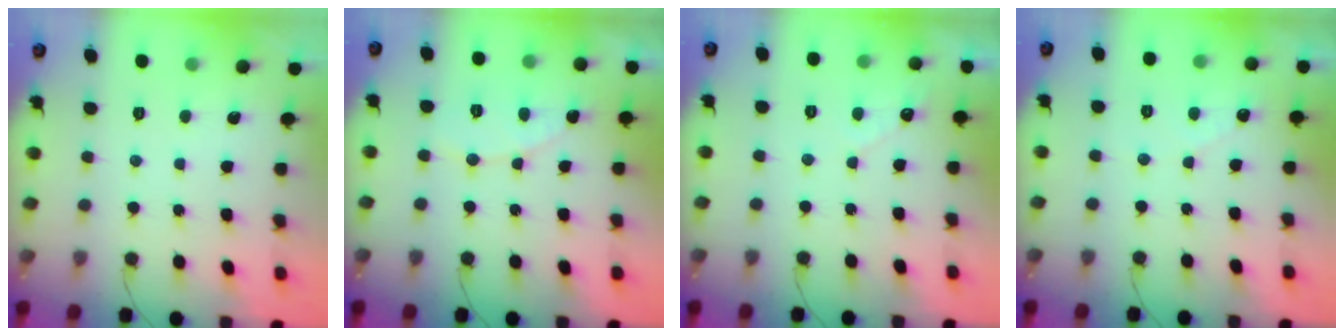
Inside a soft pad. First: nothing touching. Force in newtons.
{"total": 5.5, "press": 5.5, "slide": 0.4}
{"total": 2.5, "press": 2.5, "slide": 0.0}
{"total": 1.6, "press": 1.6, "slide": 0.1}